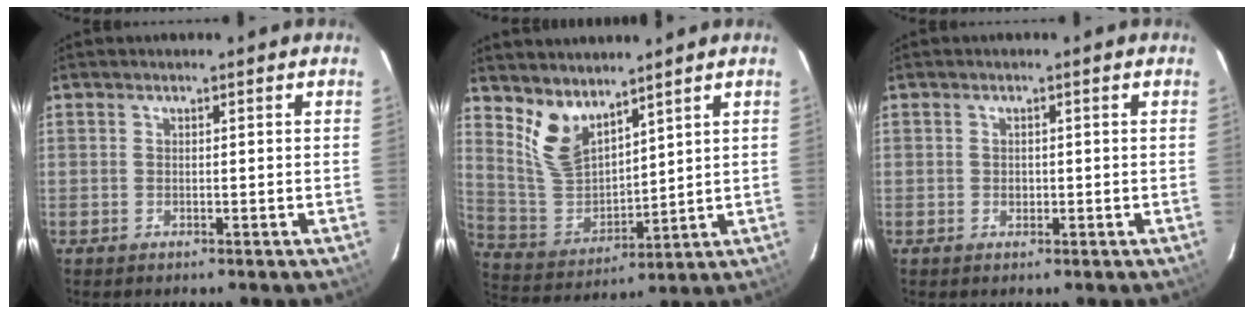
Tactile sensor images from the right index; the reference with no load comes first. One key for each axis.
{"total": 9.6, "fx": 7.0, "fy": 4.5, "fz": 4.9, "tx": -0.098, "ty": -0.005, "tz": 0.154}
{"total": 1.1, "fx": -0.1, "fy": 1.0, "fz": 0.5, "tx": -0.007, "ty": 0.002, "tz": -0.002}